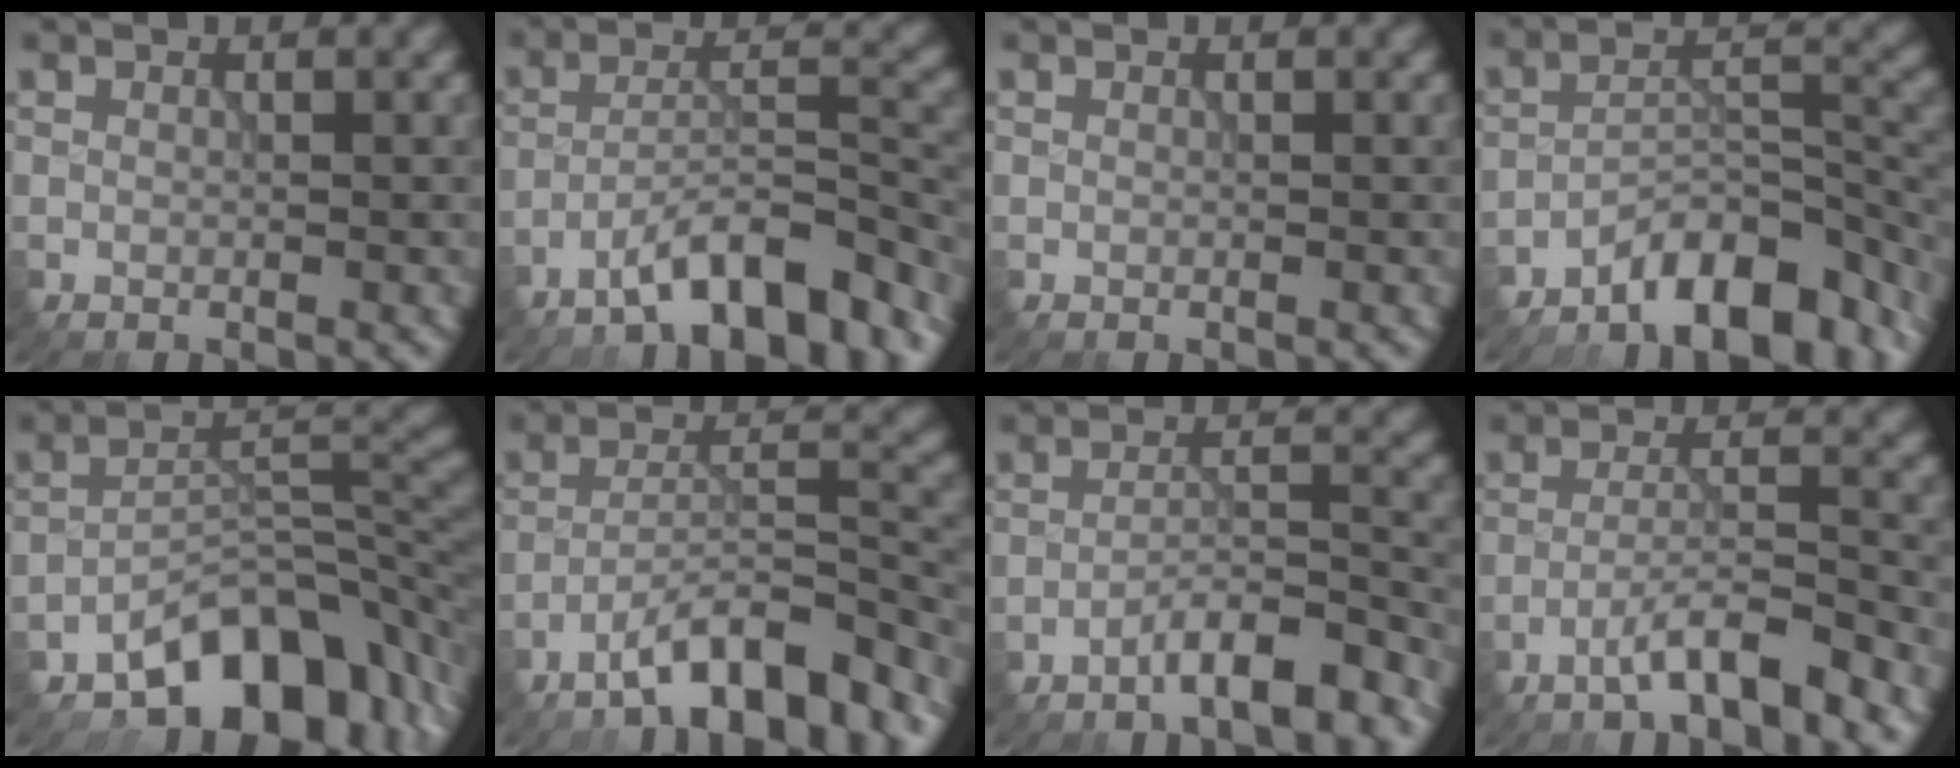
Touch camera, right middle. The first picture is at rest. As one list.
[{"total": 7.9, "force": [-5.9, 1.6, 5.0], "torque": [-0.074, 0.011, -0.097]}, {"total": 0.0}, {"total": 8.7, "force": [-6.5, 2.7, 5.0], "torque": [-0.063, 0.005, -0.116]}, {"total": 9.0, "force": [-6.2, 3.8, 5.4], "torque": [-0.062, 0.007, -0.114]}, {"total": 8.7, "force": [-6.6, 1.9, 5.3], "torque": [-0.076, 0.012, -0.113]}, {"total": 5.8, "force": [-4.3, 1.1, 3.7], "torque": [-0.052, 0.012, -0.072]}, {"total": 5.0, "force": [-3.3, 0.5, 3.7], "torque": [-0.062, 0.011, -0.066]}]